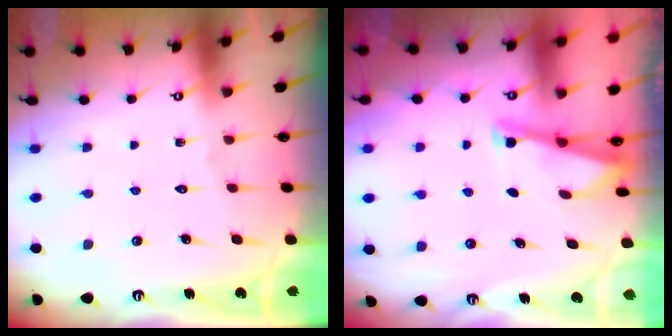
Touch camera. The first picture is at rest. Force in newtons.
{"total": 2.5, "press": 2.5, "slide": 0.2}